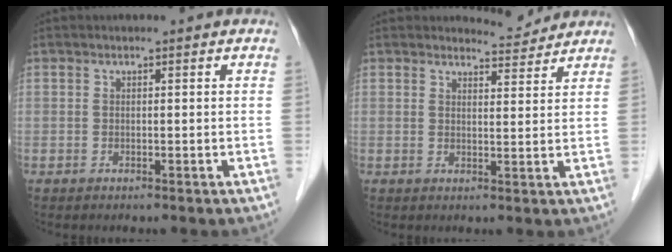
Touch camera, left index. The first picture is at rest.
{"total": 3.4, "force": [3.3, 0.3, -0.6], "torque": [-0.002, -0.011, 0.048]}